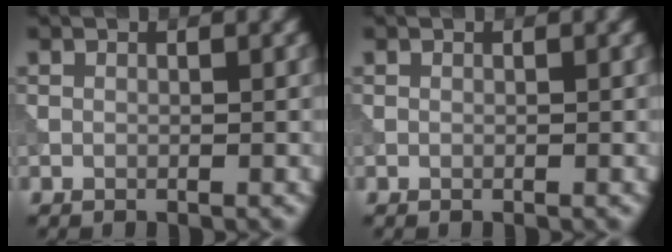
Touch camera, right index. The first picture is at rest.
{"total": 0.0}